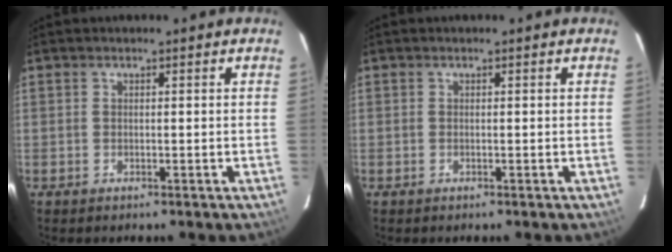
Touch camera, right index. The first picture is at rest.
{"total": 0.0}